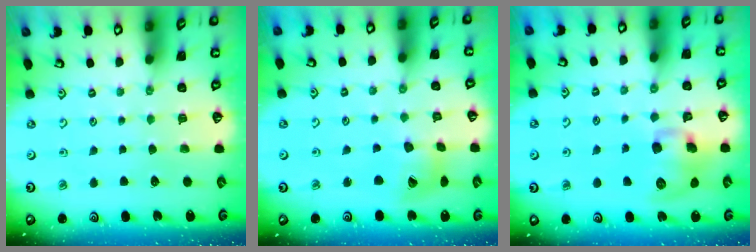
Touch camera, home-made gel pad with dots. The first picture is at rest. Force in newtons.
{"total": 11.9, "press": 11.8, "slide": 1.5}
{"total": 11.7, "press": 11.5, "slide": 2.0}